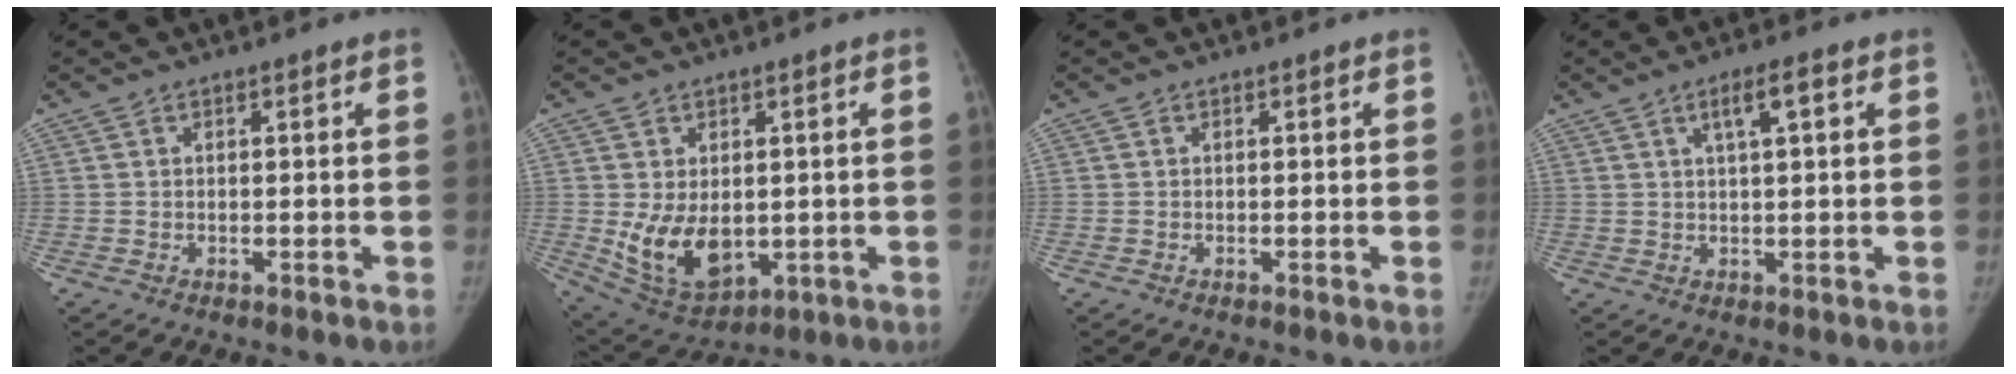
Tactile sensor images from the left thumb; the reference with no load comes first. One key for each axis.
{"total": 10.9, "fx": -0.7, "fy": 7.2, "fz": 8.1, "tx": -0.115, "ty": -0.017, "tz": 0.015}
{"total": 0.0}
{"total": 4.2, "fx": 1.7, "fy": 0.8, "fz": 3.8, "tx": -0.066, "ty": 0.003, "tz": 0.031}